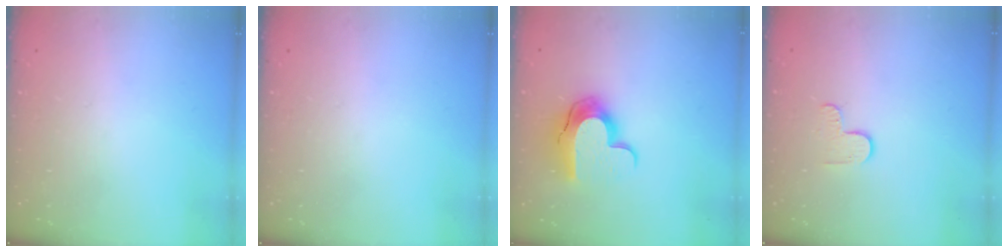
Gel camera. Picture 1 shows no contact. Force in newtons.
{"total": 0.0}
{"total": 12.5, "press": 12.5, "slide": 0.7}
{"total": 4.7, "press": 4.7, "slide": 0.4}